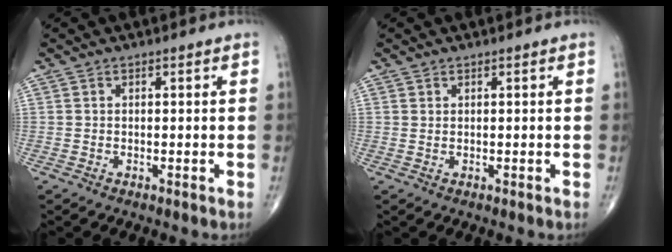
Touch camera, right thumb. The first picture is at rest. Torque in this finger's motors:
{"motor_torque": [-0.41, 0.19, 0.28, 0.05, -0.01]}